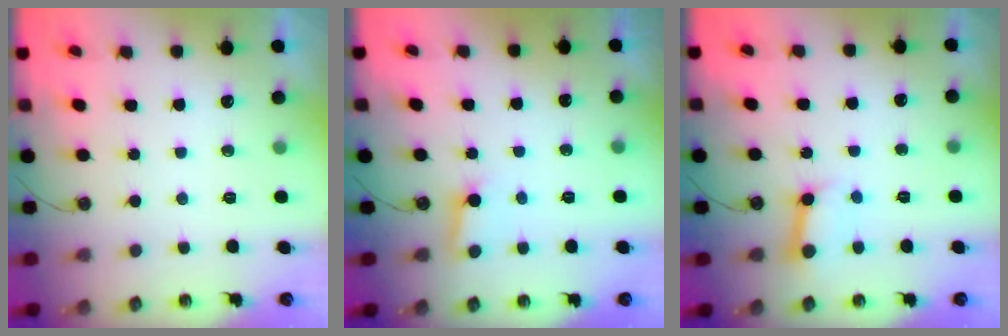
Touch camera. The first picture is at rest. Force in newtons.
{"total": 3.3, "press": 3.3, "slide": 0.3}
{"total": 6.7, "press": 6.6, "slide": 0.9}